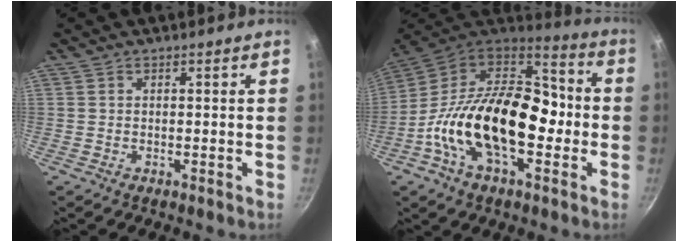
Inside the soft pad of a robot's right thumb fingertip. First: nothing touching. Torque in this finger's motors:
{"motor_torque": [0.23, 1.27, 1.40, -1.37, 0.69]}